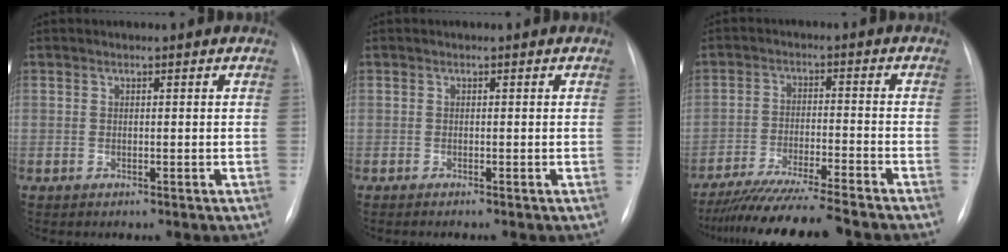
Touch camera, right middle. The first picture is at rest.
{"total": 1.5, "force": [-1.2, 0.0, 0.8], "torque": [-0.009, -0.003, -0.013]}
{"total": 15.2, "force": [-13.5, -0.5, 6.9], "torque": [-0.108, -0.032, -0.214]}